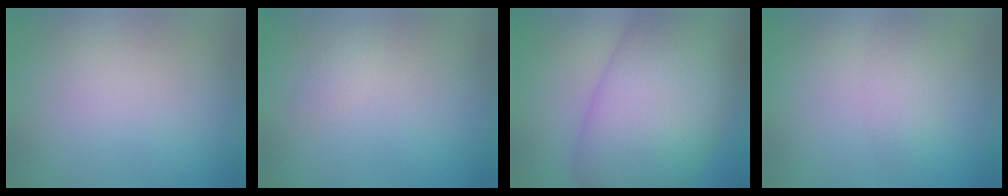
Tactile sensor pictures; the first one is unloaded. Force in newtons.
{"total": 0.7, "press": 0.7, "slide": 0.0}
{"total": 14.6, "press": 14.6, "slide": 0.6}
{"total": 2.0, "press": 2.0, "slide": 0.0}